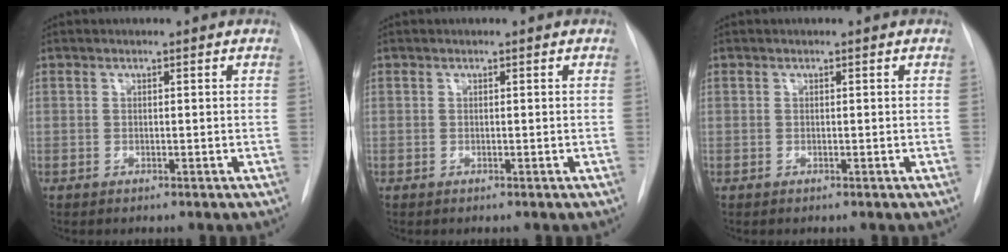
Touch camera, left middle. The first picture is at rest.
{"total": 0.0}
{"total": 0.0}